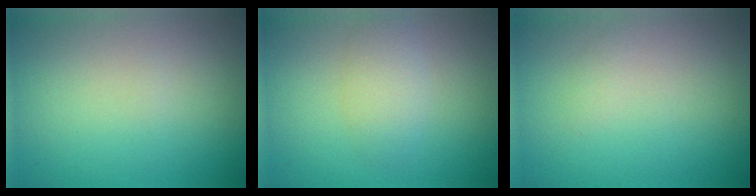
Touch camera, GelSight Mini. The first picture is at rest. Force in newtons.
{"total": 2.5, "press": 2.5, "slide": 0.0}
{"total": 0.6, "press": 0.6, "slide": 0.0}